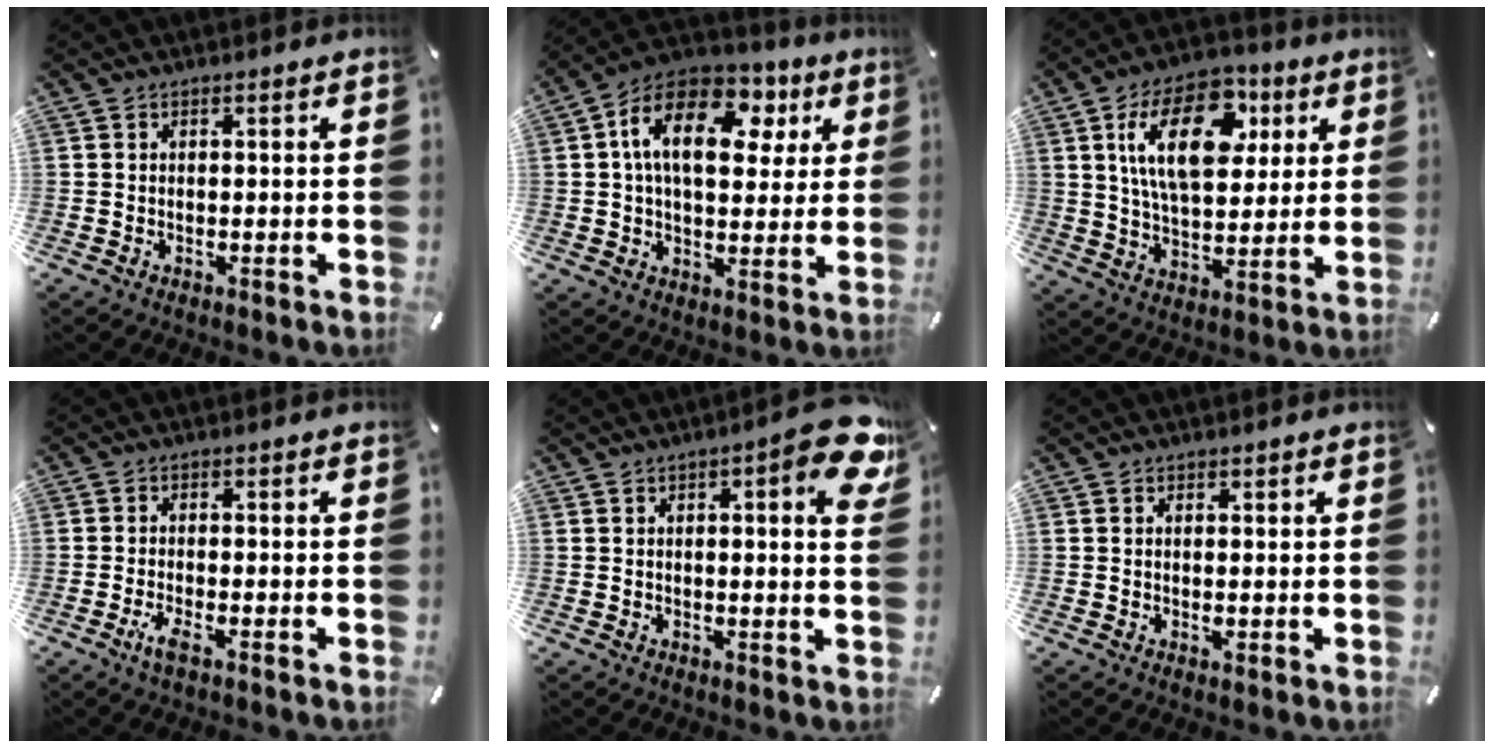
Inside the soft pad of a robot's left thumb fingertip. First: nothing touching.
{"total": 17.4, "force": [5.8, 10.8, 12.4], "torque": [-0.210, -0.009, 0.101]}
{"total": 19.1, "force": [6.8, 11.2, 13.9], "torque": [-0.243, -0.004, 0.107]}
{"total": 3.0, "force": [-1.4, 0.8, 2.6], "torque": [-0.062, -0.006, -0.031]}
{"total": 9.7, "force": [3.9, 2.7, 8.5], "torque": [-0.111, -0.021, 0.062]}
{"total": 1.1, "force": [0.1, 0.9, 0.6], "torque": [-0.005, 0.000, 0.000]}